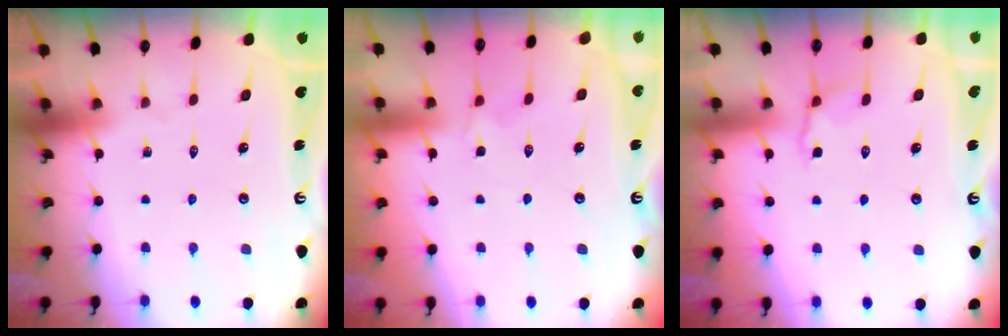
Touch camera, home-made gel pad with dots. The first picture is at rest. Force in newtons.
{"total": 1.1, "press": 0.9, "slide": 0.6}
{"total": 3.9, "press": 3.4, "slide": 2.0}